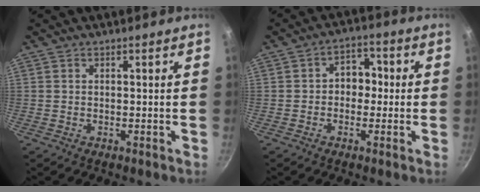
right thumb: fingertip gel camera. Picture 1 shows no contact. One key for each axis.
{"total": 5.4, "fx": -0.1, "fy": 4.1, "fz": 3.6, "tx": -0.020, "ty": 0.019, "tz": -0.014}